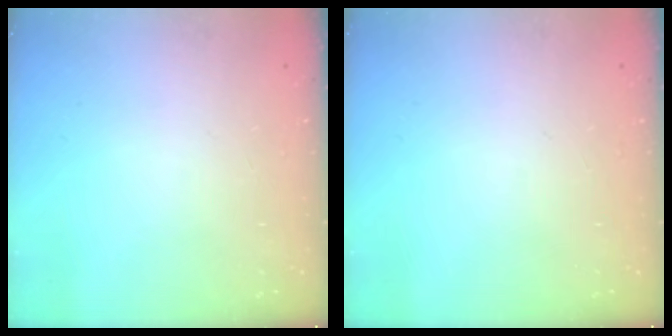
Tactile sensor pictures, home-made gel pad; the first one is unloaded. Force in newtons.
{"total": 0.0}